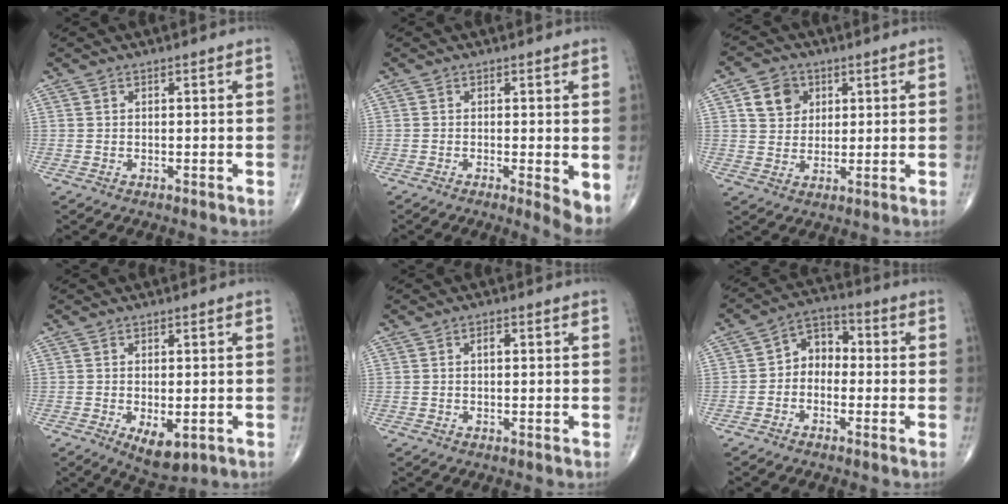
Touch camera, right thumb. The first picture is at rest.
{"total": 4.1, "force": [-0.3, 1.0, 4.0], "torque": [-0.057, -0.013, -0.008]}
{"total": 6.9, "force": [2.5, 5.8, 2.7], "torque": [-0.019, -0.008, 0.044]}
{"total": 5.5, "force": [-1.6, 2.6, 4.6], "torque": [-0.065, -0.012, -0.013]}
{"total": 1.4, "force": [0.3, 0.7, 1.2], "torque": [-0.019, 0.001, 0.004]}
{"total": 6.2, "force": [-0.8, 4.8, 3.9], "torque": [-0.033, 0.029, -0.033]}